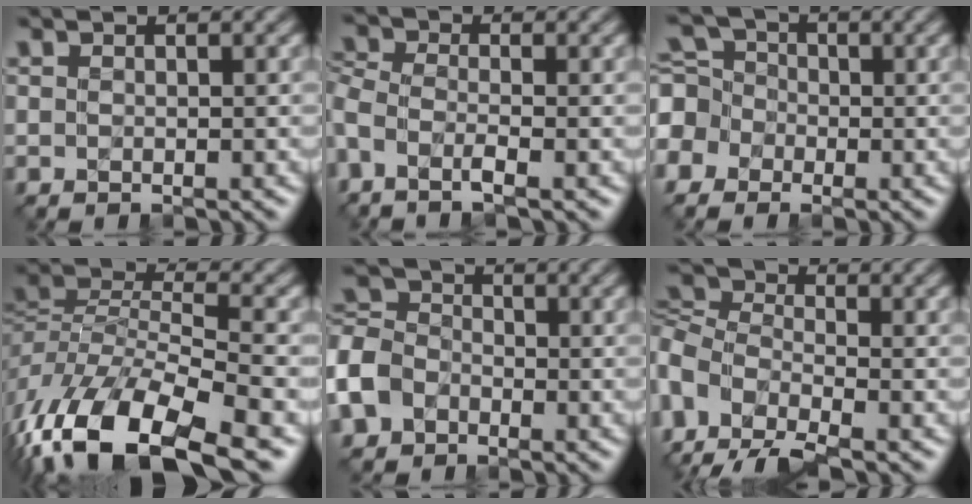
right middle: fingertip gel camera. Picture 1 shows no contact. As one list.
[{"total": 2.4, "force": [-1.6, 0.5, 1.6], "torque": [-0.064, 0.001, -0.042]}, {"total": 3.8, "force": [-1.9, 3.2, 0.8], "torque": [-0.048, 0.016, -0.039]}, {"total": 12.8, "force": [-8.1, 5.4, 8.4], "torque": [-0.216, -0.005, -0.131]}, {"total": 4.1, "force": [-2.2, 3.3, 1.0], "torque": [-0.064, 0.008, -0.058]}, {"total": 5.7, "force": [-3.2, 3.0, 3.7], "torque": [-0.111, 0.000, -0.069]}]